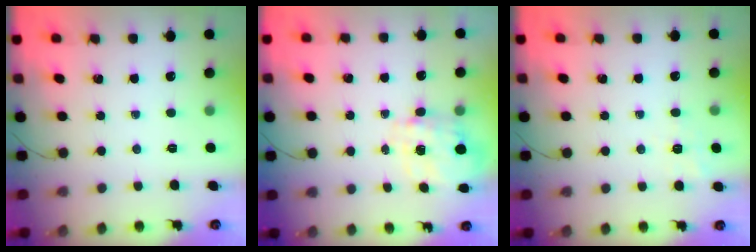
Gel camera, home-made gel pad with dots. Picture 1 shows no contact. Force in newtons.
{"total": 3.6, "press": 3.5, "slide": 1.0}
{"total": 1.7, "press": 0.9, "slide": 1.5}